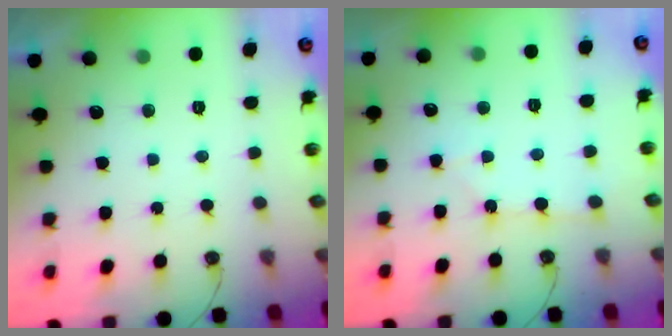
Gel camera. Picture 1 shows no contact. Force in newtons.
{"total": 3.8, "press": 3.8, "slide": 0.5}